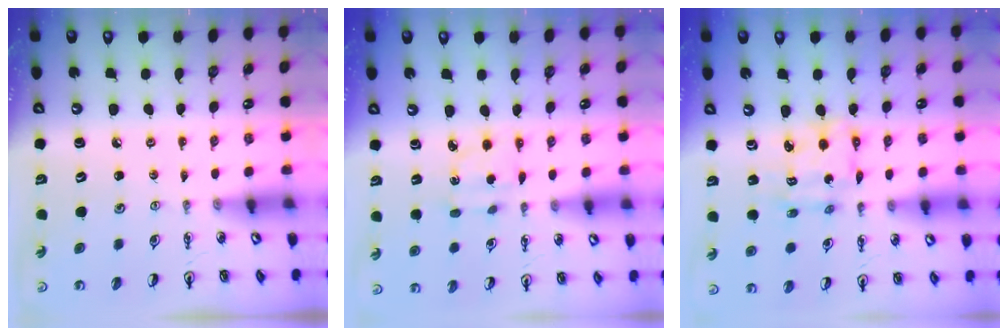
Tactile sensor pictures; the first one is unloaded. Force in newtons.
{"total": 2.9, "press": 2.8, "slide": 0.7}
{"total": 8.2, "press": 8.2, "slide": 0.6}